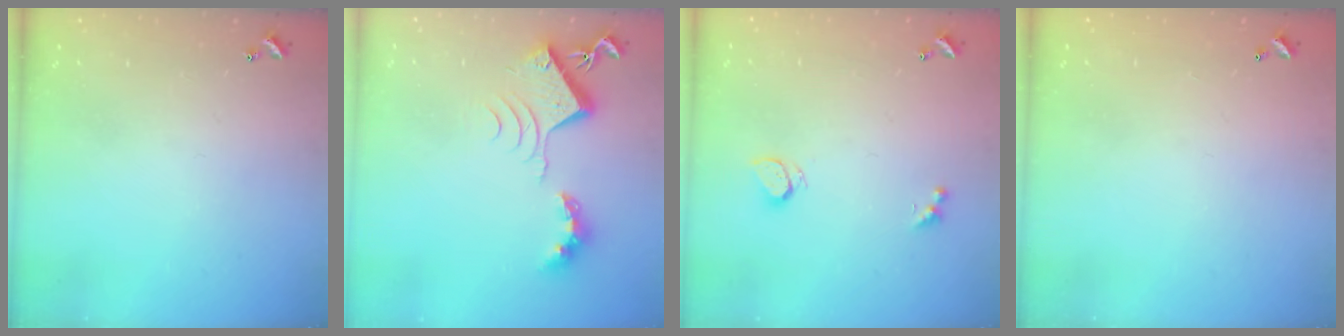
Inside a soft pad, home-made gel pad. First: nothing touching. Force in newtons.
{"total": 9.2, "press": 9.2, "slide": 0.5}
{"total": 1.8, "press": 1.7, "slide": 0.6}
{"total": 3.0, "press": 3.0, "slide": 0.1}